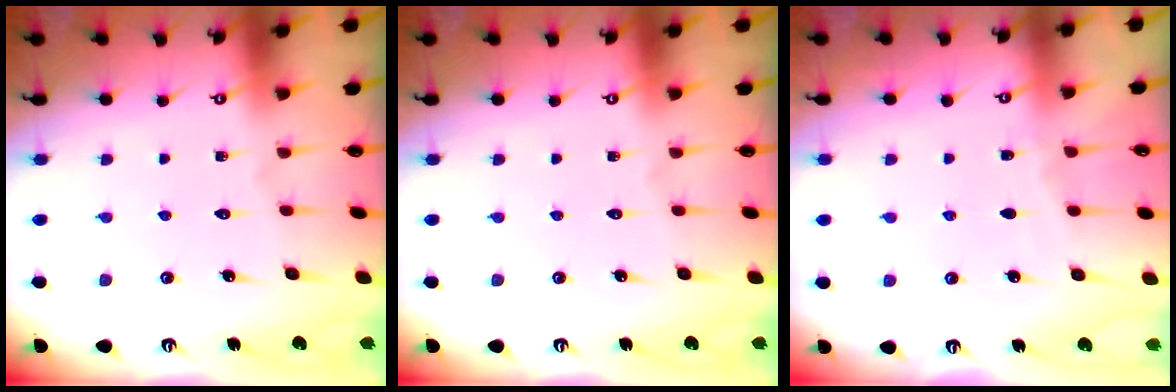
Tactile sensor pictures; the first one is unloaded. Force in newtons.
{"total": 0.0}
{"total": 2.7, "press": 2.7, "slide": 0.4}